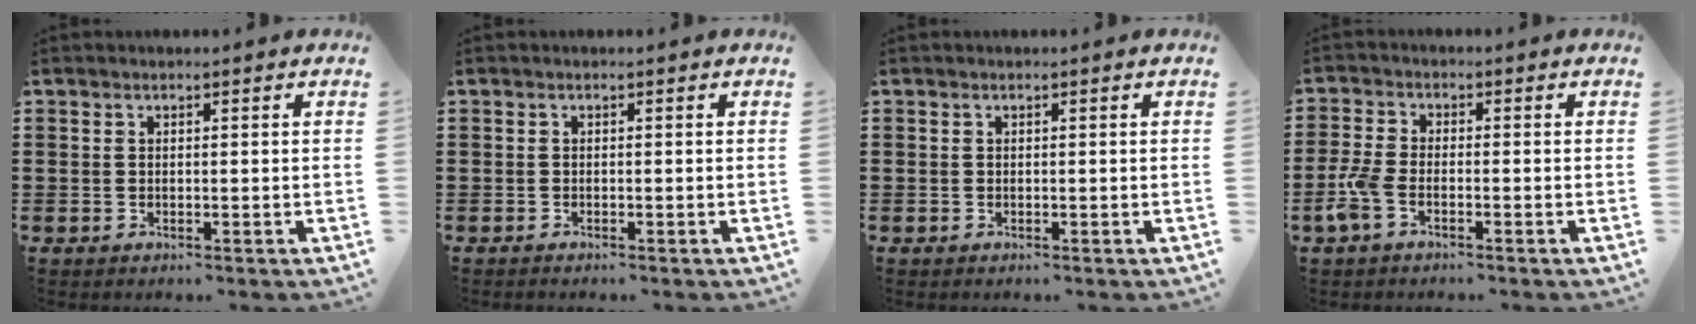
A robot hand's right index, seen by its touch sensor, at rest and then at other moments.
{"total": 0.5, "force": [-0.5, -0.1, -0.1], "torque": [0.001, -0.001, -0.010]}
{"total": 0.0}
{"total": 3.9, "force": [-2.0, 1.4, 3.0], "torque": [-0.087, -0.007, -0.045]}